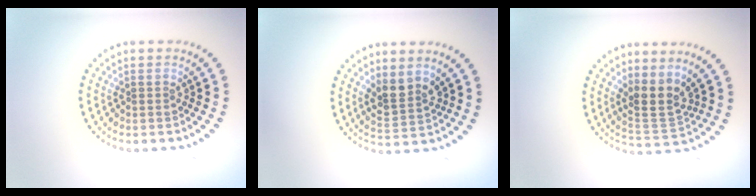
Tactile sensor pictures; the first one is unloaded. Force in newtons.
{"total": 2.7, "press": 2.3, "slide": 1.3}
{"total": 3.1, "press": 2.4, "slide": 2.0}